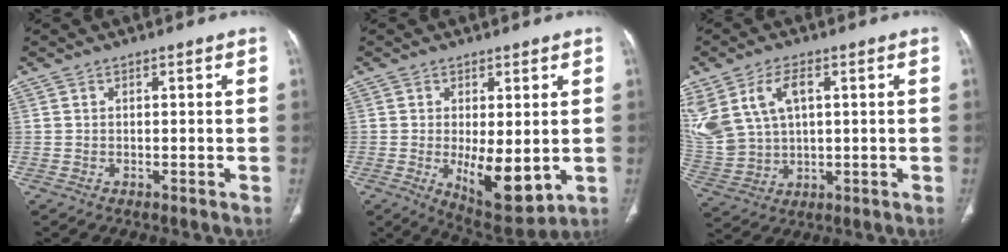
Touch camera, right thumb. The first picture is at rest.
{"total": 10.6, "force": [-1.3, 4.5, 9.6], "torque": [-0.134, -0.029, -0.005]}
{"total": 15.0, "force": [5.0, 9.7, 10.3], "torque": [-0.245, -0.003, 0.115]}